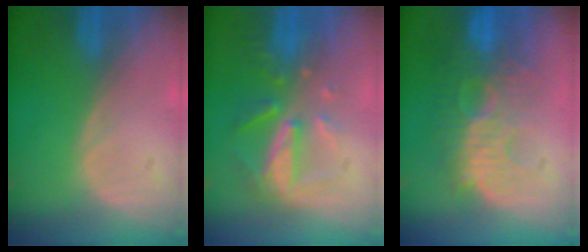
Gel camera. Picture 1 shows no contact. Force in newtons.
{"total": 8.0, "press": 7.2, "slide": 3.3}
{"total": 10.8, "press": 9.6, "slide": 4.9}